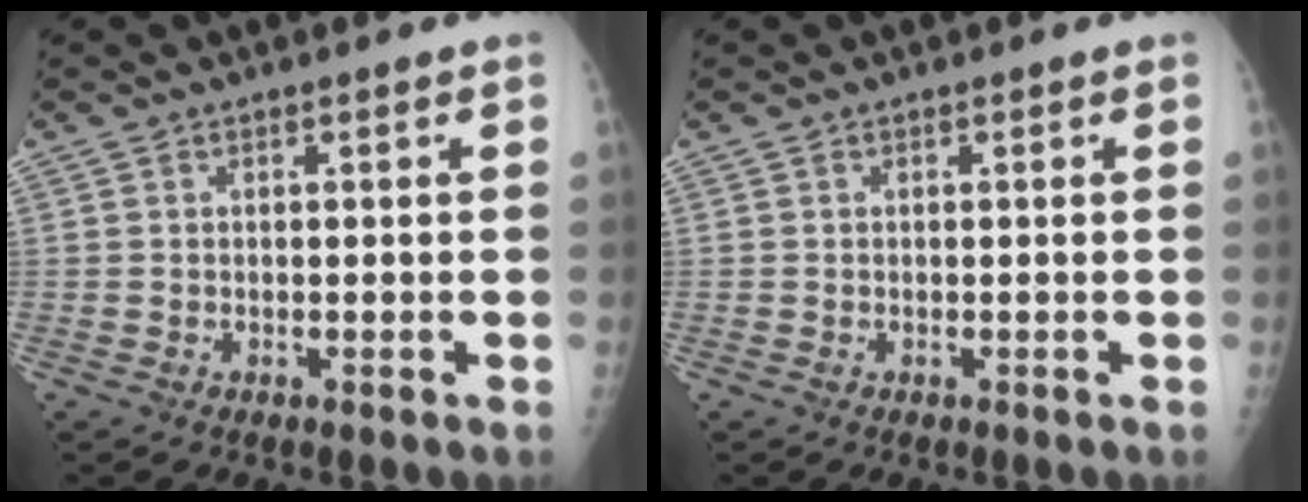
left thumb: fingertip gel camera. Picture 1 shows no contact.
{"total": 0.0}